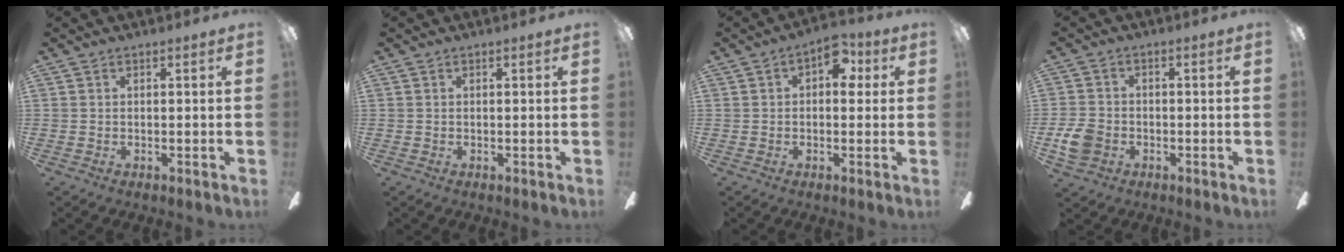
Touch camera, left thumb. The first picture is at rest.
{"total": 0.0}
{"total": 8.2, "force": [2.2, 4.9, 6.2], "torque": [-0.069, 0.001, 0.034]}
{"total": 6.7, "force": [-2.3, 5.2, 3.5], "torque": [-0.074, 0.014, -0.043]}